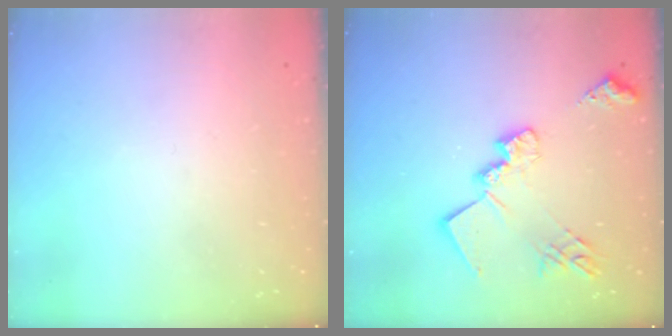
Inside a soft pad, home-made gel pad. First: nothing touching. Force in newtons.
{"total": 18.8, "press": 18.7, "slide": 1.4}